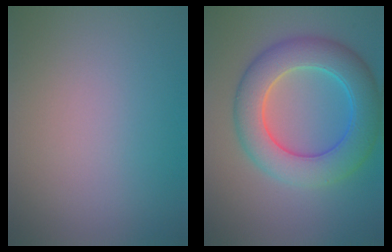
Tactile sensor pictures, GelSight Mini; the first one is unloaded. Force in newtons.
{"total": 8.1, "press": 8.1, "slide": 0.2}